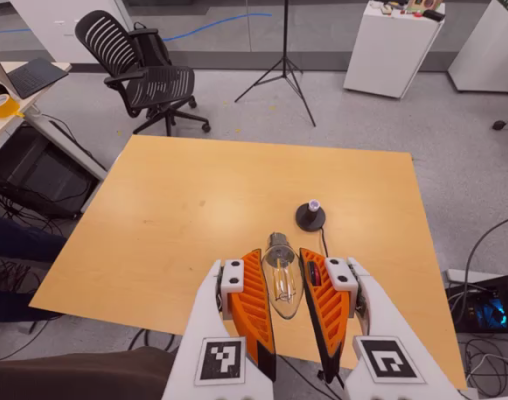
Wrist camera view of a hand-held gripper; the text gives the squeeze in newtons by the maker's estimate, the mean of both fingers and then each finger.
{"total": 12.4, "left": 13.6, "right": 11.2}